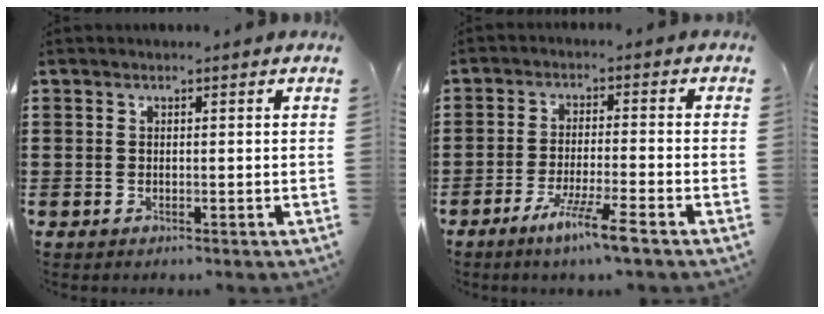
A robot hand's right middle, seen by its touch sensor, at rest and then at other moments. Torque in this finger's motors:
{"motor_torque": [1.84, -0.29, 0.25, 0.17]}